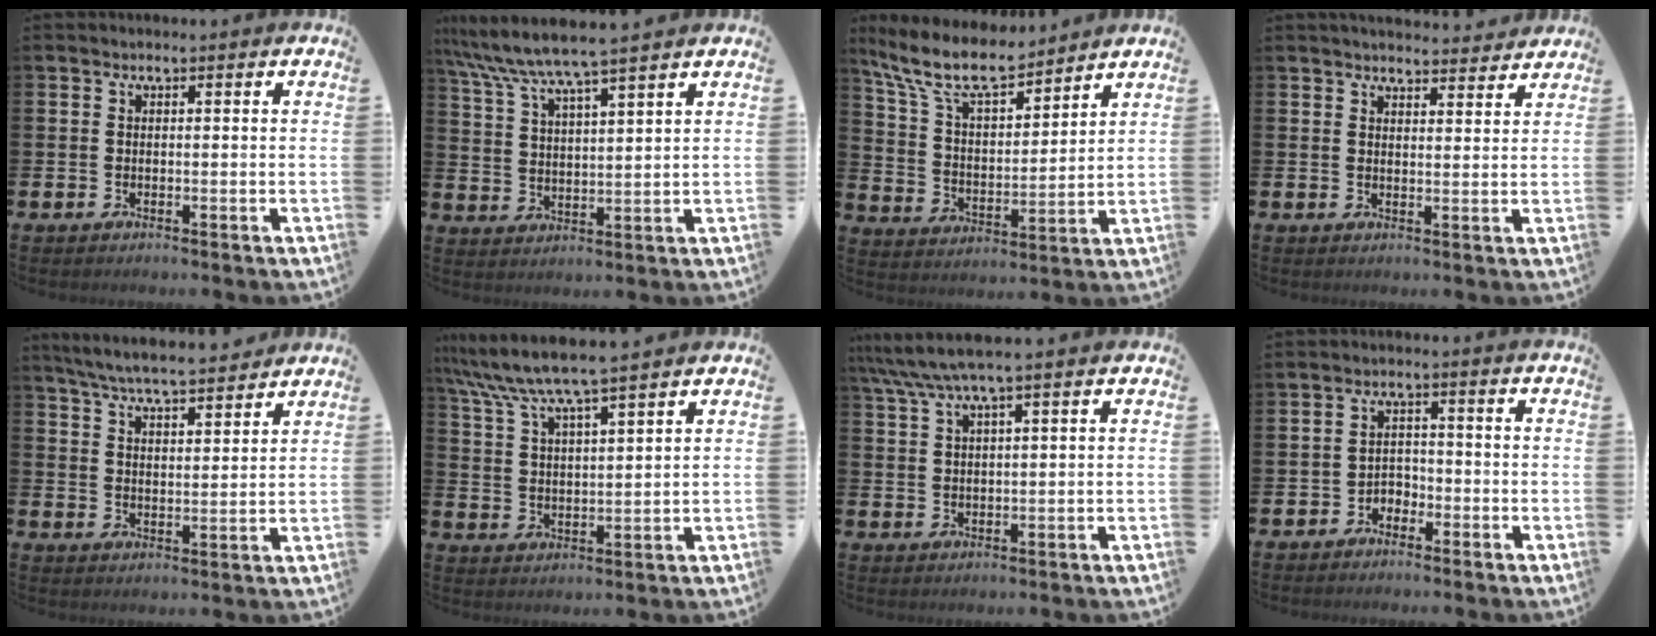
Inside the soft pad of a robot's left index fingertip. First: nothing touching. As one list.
[{"total": 6.9, "force": [6.3, -0.1, 2.7], "torque": [-0.073, -0.032, 0.109]}, {"total": 10.0, "force": [8.7, 2.6, 4.2], "torque": [-0.114, -0.044, 0.156]}, {"total": 3.6, "force": [3.6, 0.5, 0.3], "torque": [0.004, -0.024, 0.062]}, {"total": 6.4, "force": [6.2, 0.3, 1.7], "torque": [-0.051, -0.038, 0.108]}, {"total": 7.4, "force": [6.8, -0.1, 2.8], "torque": [-0.077, -0.035, 0.118]}, {"total": 5.2, "force": [4.2, 0.1, 3.1], "torque": [-0.070, -0.008, 0.074]}, {"total": 2.3, "force": [-2.0, 1.2, 0.1], "torque": [-0.009, 0.004, -0.044]}]